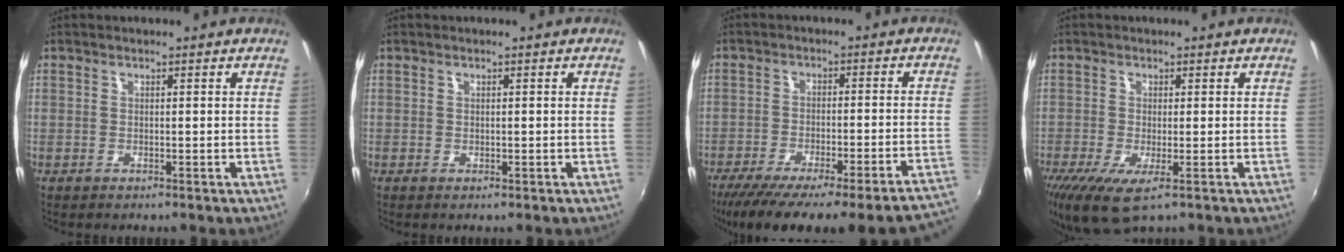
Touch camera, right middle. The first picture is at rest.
{"total": 0.0}
{"total": 22.5, "force": [-19.1, 1.3, 11.8], "torque": [-0.176, -0.049, -0.264]}
{"total": 6.7, "force": [-3.1, 1.9, 5.6], "torque": [-0.119, -0.030, -0.053]}